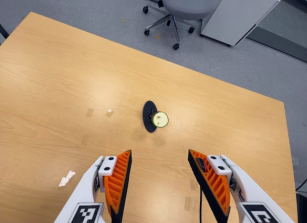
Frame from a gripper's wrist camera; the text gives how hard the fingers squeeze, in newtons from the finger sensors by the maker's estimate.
{"total": 0.0}